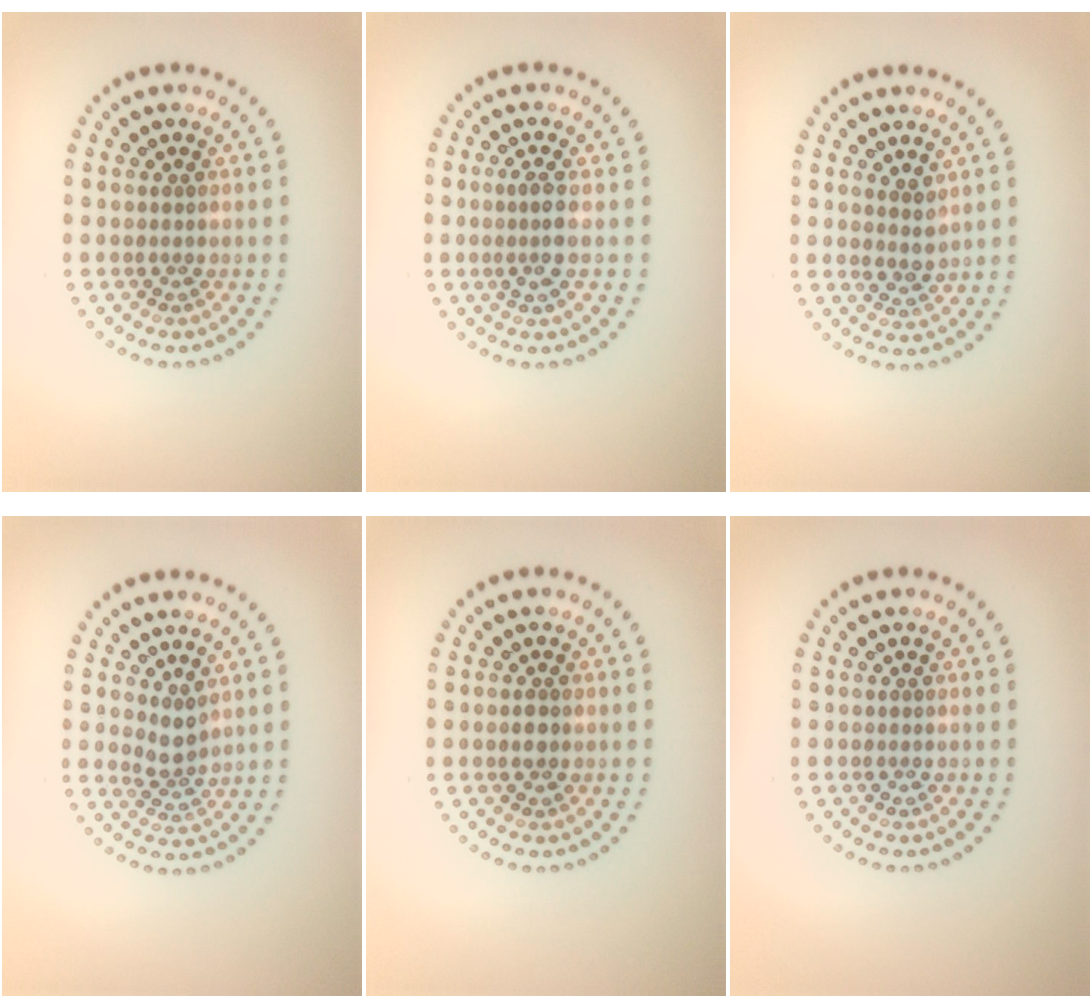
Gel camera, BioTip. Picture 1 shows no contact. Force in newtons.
{"total": 2.0, "press": 1.7, "slide": 1.1}
{"total": 1.7, "press": 1.4, "slide": 0.9}
{"total": 2.0, "press": 1.6, "slide": 1.3}
{"total": 1.0, "press": 1.0, "slide": 0.0}
{"total": 0.0}